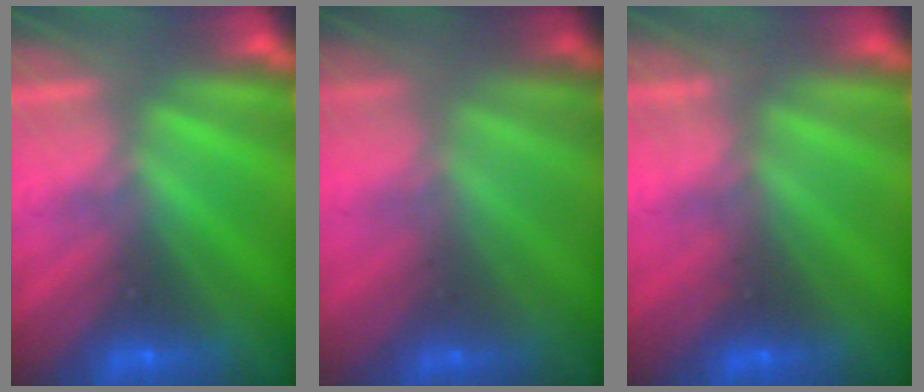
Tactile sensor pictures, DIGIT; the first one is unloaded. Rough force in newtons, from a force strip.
{"total": 1.5}
{"total": 4.5}